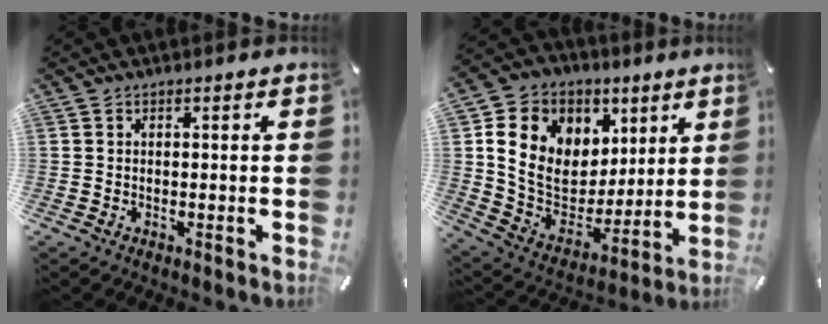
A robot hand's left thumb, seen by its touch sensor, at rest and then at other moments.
{"total": 15.1, "force": [4.9, 12.9, 6.2], "torque": [-0.104, -0.027, 0.101]}